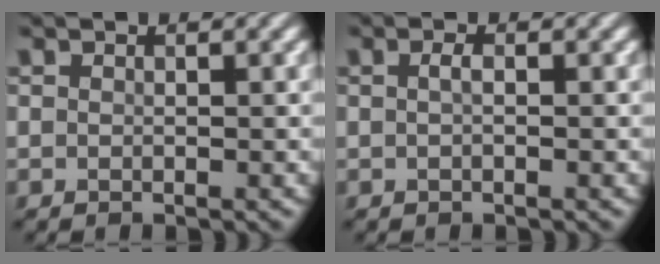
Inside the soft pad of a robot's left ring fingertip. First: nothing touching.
{"total": 0.7, "force": [0.0, 0.2, 0.7], "torque": [-0.017, 0.001, 0.000]}